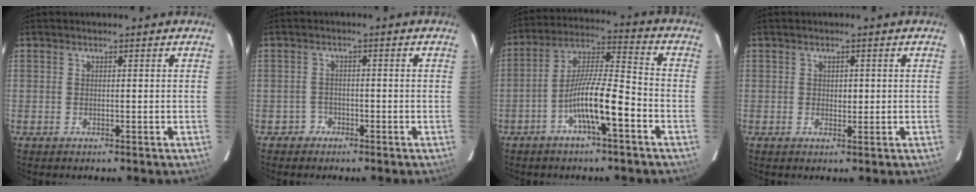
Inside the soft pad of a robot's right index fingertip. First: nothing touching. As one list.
[{"total": 1.6, "force": [-1.1, 1.2, -0.1], "torque": [0.002, 0.007, -0.023]}, {"total": 10.8, "force": [-4.6, 1.2, 9.7], "torque": [-0.181, 0.015, -0.083]}, {"total": 1.4, "force": [0.1, 0.9, 1.0], "torque": [-0.011, 0.001, 0.003]}]